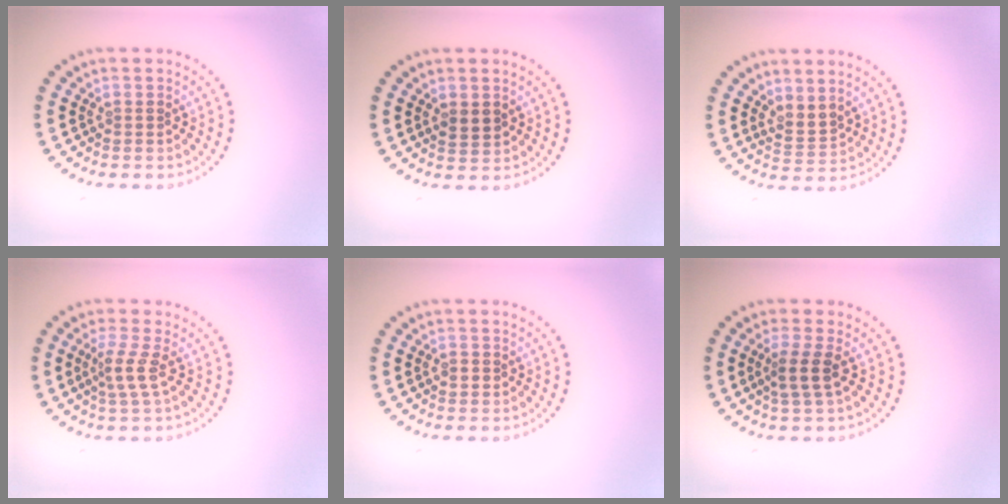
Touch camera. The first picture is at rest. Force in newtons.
{"total": 1.6, "press": 1.6, "slide": 0.4}
{"total": 1.9, "press": 1.4, "slide": 1.3}
{"total": 2.3, "press": 1.7, "slide": 1.6}
{"total": 1.0, "press": 0.9, "slide": 0.4}
{"total": 2.2, "press": 1.9, "slide": 1.2}